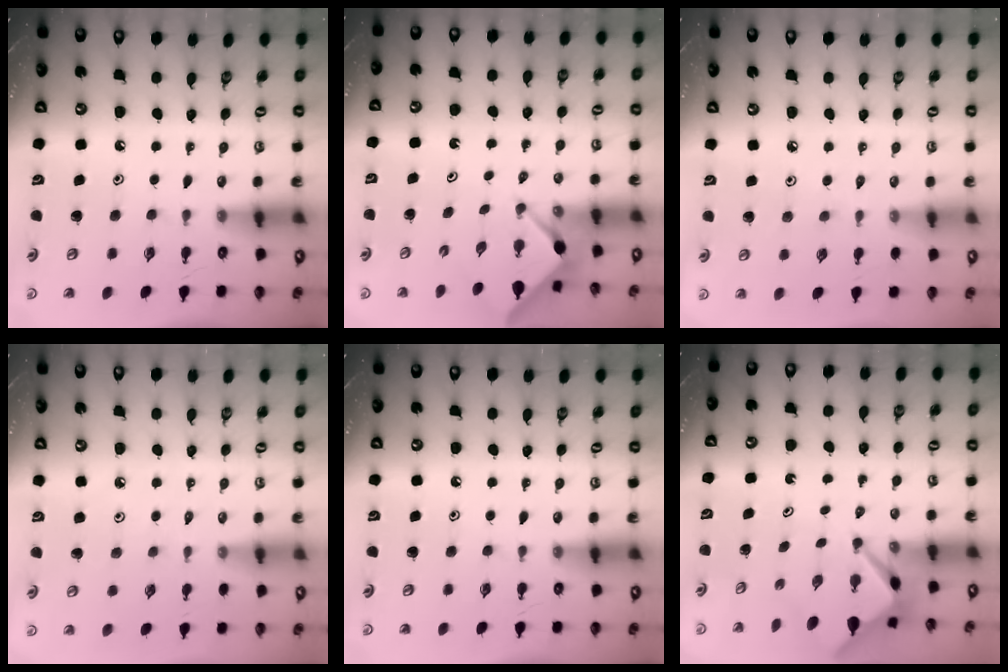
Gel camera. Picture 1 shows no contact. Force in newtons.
{"total": 3.0, "press": 3.0, "slide": 0.4}
{"total": 2.2, "press": 2.2, "slide": 0.5}
{"total": 2.6, "press": 2.6, "slide": 0.5}
{"total": 0.0}
{"total": 3.2, "press": 3.2, "slide": 0.2}